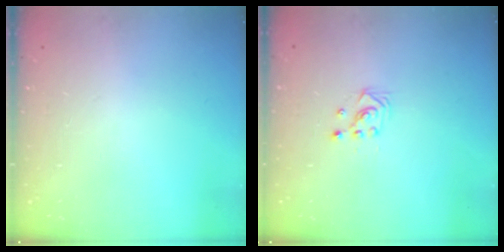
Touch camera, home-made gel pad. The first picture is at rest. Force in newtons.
{"total": 2.2, "press": 2.2, "slide": 0.2}